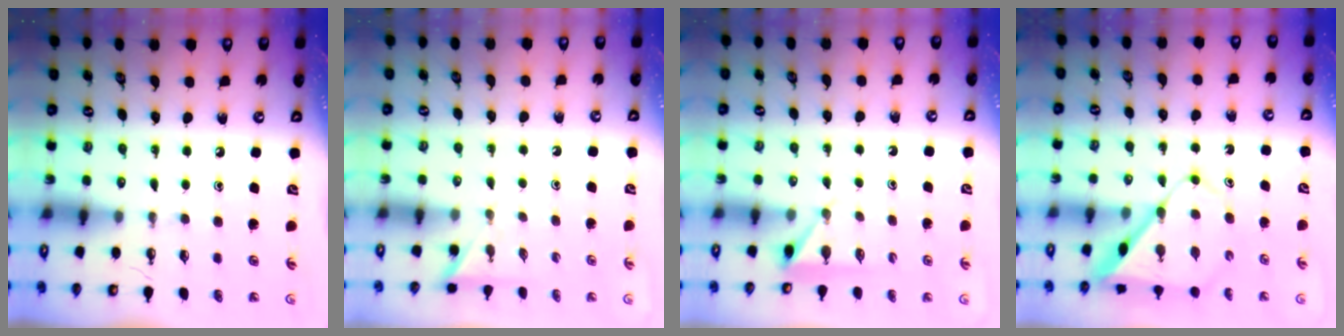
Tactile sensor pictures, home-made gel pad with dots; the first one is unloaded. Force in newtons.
{"total": 2.3, "press": 2.3, "slide": 0.2}
{"total": 3.0, "press": 2.9, "slide": 0.4}
{"total": 8.0, "press": 8.0, "slide": 0.7}